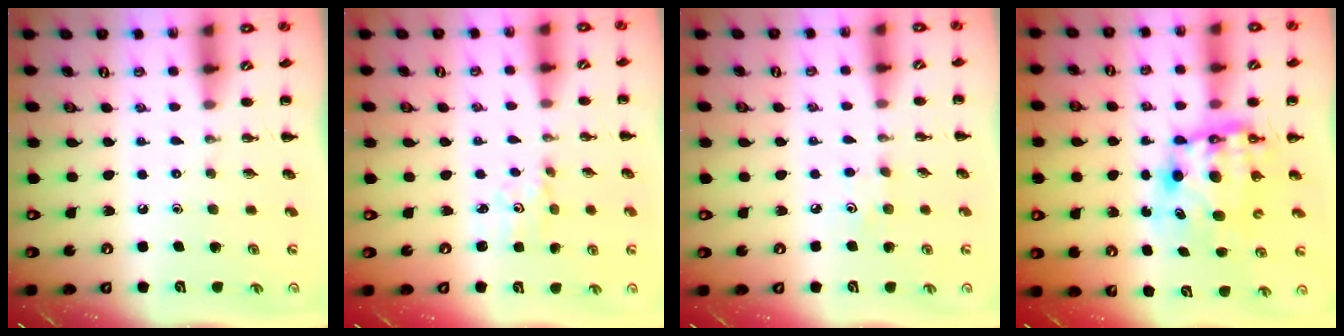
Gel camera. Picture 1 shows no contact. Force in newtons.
{"total": 1.8, "press": 1.7, "slide": 0.5}
{"total": 2.6, "press": 2.4, "slide": 0.9}
{"total": 8.9, "press": 8.6, "slide": 2.2}